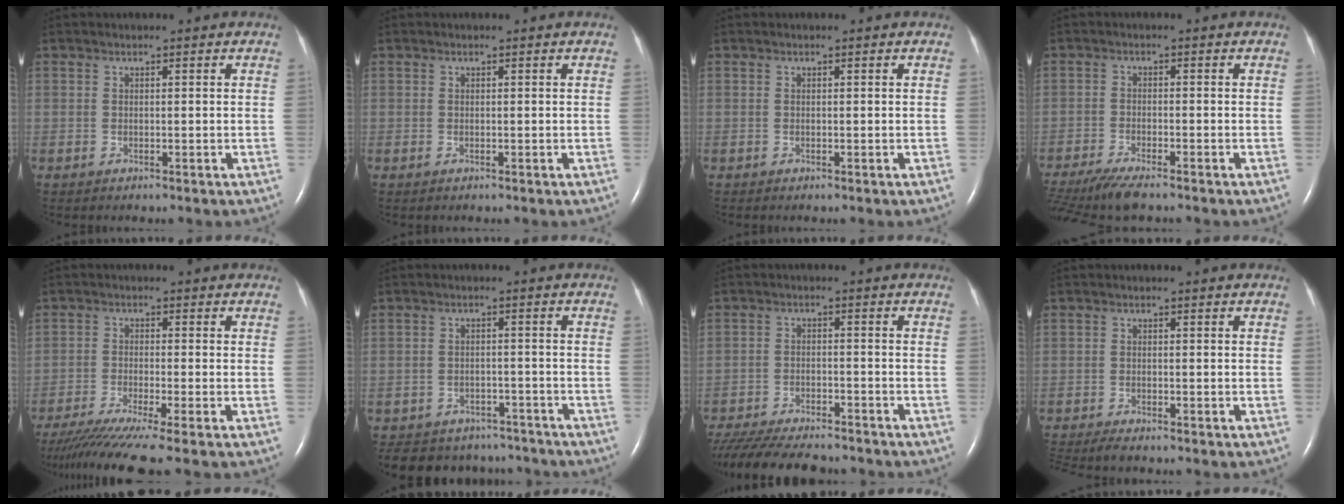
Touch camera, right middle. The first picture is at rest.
{"total": 0.0}
{"total": 0.0}
{"total": 9.2, "force": [-7.5, 1.3, 5.2], "torque": [-0.092, -0.024, -0.127]}
{"total": 9.0, "force": [-7.3, -1.6, 5.1], "torque": [-0.078, -0.031, -0.118]}
{"total": 12.2, "force": [-10.9, 4.9, 2.2], "torque": [-0.044, 0.013, -0.133]}
{"total": 16.7, "force": [-14.8, 3.3, 7.2], "torque": [-0.161, -0.032, -0.217]}
{"total": 5.3, "force": [-4.7, 0.5, 2.4], "torque": [-0.038, -0.016, -0.078]}